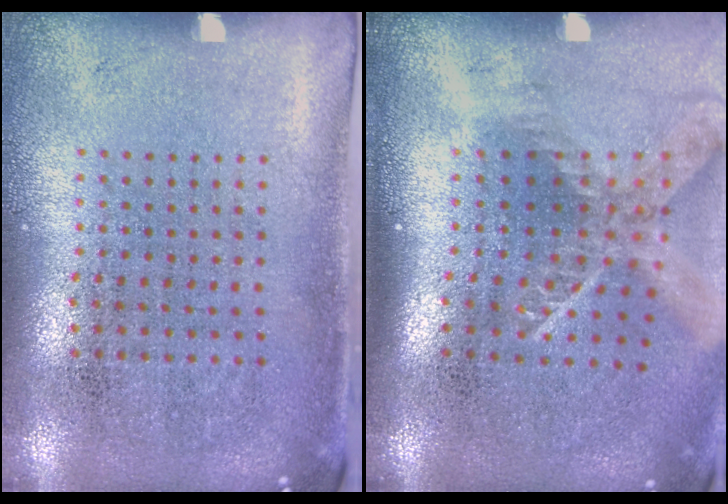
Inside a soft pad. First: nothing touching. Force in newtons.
{"total": 1.8, "press": 1.3, "slide": 1.2}